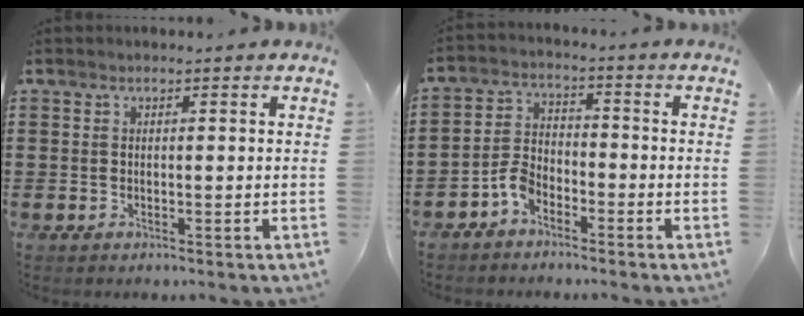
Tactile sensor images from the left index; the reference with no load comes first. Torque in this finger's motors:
{"motor_torque": [0.72, 0.72, 0.28, 0.07]}